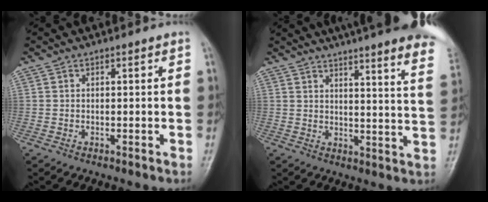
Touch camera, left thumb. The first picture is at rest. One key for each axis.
{"total": 24.2, "fx": 19.5, "fy": 2.8, "fz": 14.2, "tx": -0.170, "ty": -0.077, "tz": 0.226}